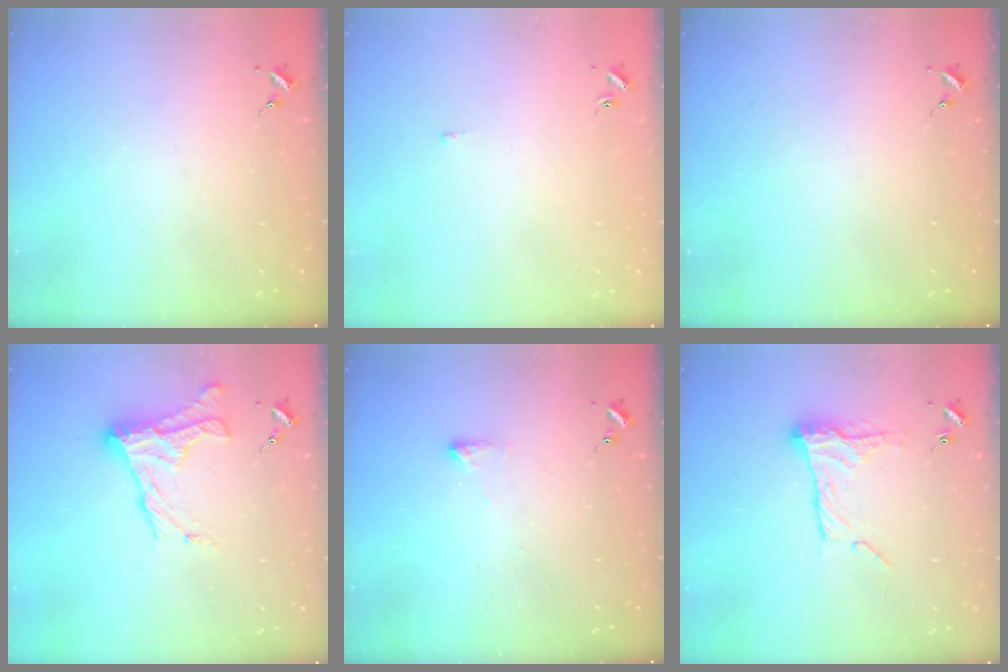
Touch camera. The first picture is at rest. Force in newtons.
{"total": 2.0, "press": 1.9, "slide": 0.4}
{"total": 0.0}
{"total": 14.7, "press": 14.7, "slide": 1.0}
{"total": 2.9, "press": 2.8, "slide": 0.5}
{"total": 13.9, "press": 13.9, "slide": 1.1}